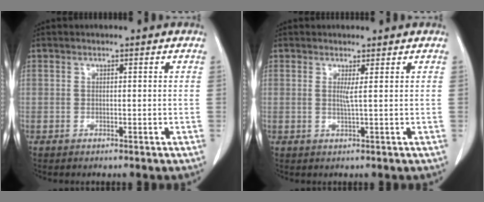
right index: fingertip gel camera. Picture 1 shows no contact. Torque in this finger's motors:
{"motor_torque": [-0.06, 0.14, -0.02, 0.01]}